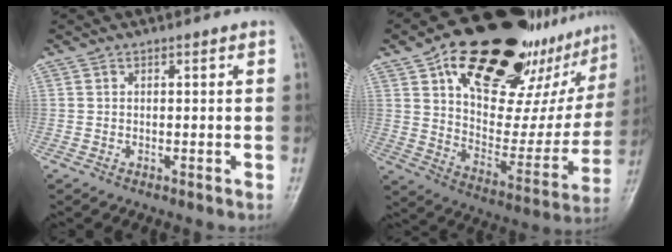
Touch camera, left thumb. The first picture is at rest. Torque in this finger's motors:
{"motor_torque": [2.47, 2.55, 1.62, -1.15, 0.22]}